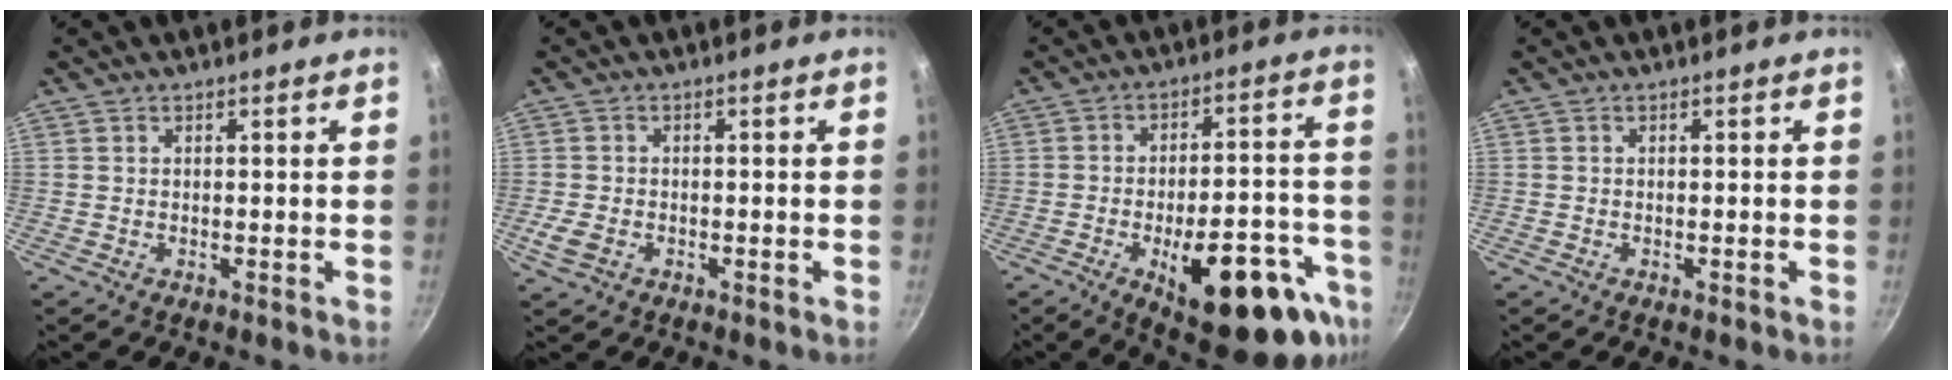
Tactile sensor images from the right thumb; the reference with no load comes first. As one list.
[{"total": 3.6, "force": [-1.3, 2.4, 2.3], "torque": [-0.053, 0.002, -0.026]}, {"total": 23.0, "force": [-10.9, 9.5, 17.9], "torque": [-0.177, 0.043, -0.138]}, {"total": 0.5, "force": [-0.3, 0.2, 0.4], "torque": [-0.006, 0.002, -0.006]}]